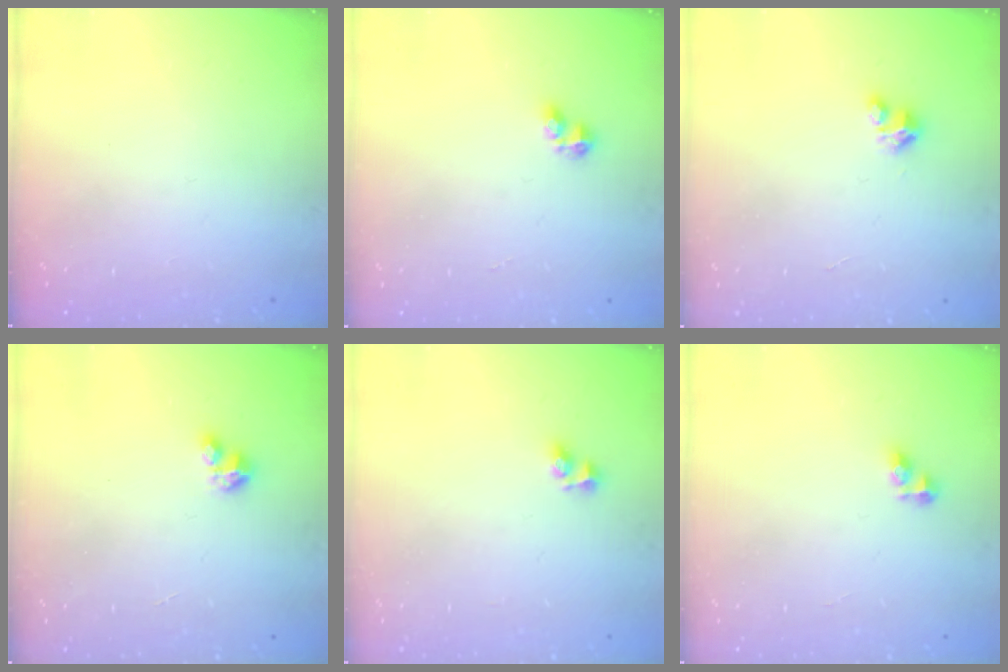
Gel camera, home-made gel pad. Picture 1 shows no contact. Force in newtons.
{"total": 2.9, "press": 2.8, "slide": 0.5}
{"total": 2.4, "press": 2.3, "slide": 0.2}
{"total": 1.9, "press": 1.9, "slide": 0.3}
{"total": 4.6, "press": 4.6, "slide": 0.3}
{"total": 5.0, "press": 4.9, "slide": 0.6}